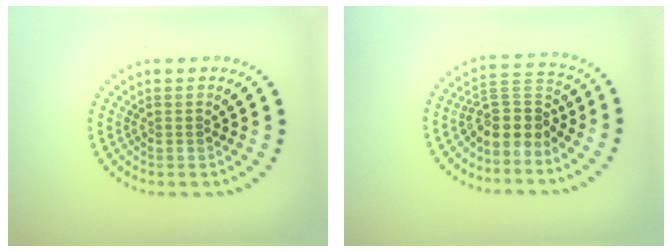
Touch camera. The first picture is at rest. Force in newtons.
{"total": 3.8, "press": 3.0, "slide": 2.4}